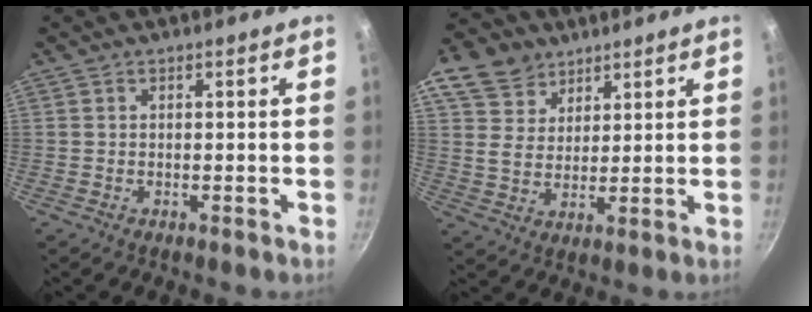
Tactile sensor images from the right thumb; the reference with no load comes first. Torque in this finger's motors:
{"motor_torque": [-0.03, 0.18, 0.37, -0.35, 0.09]}